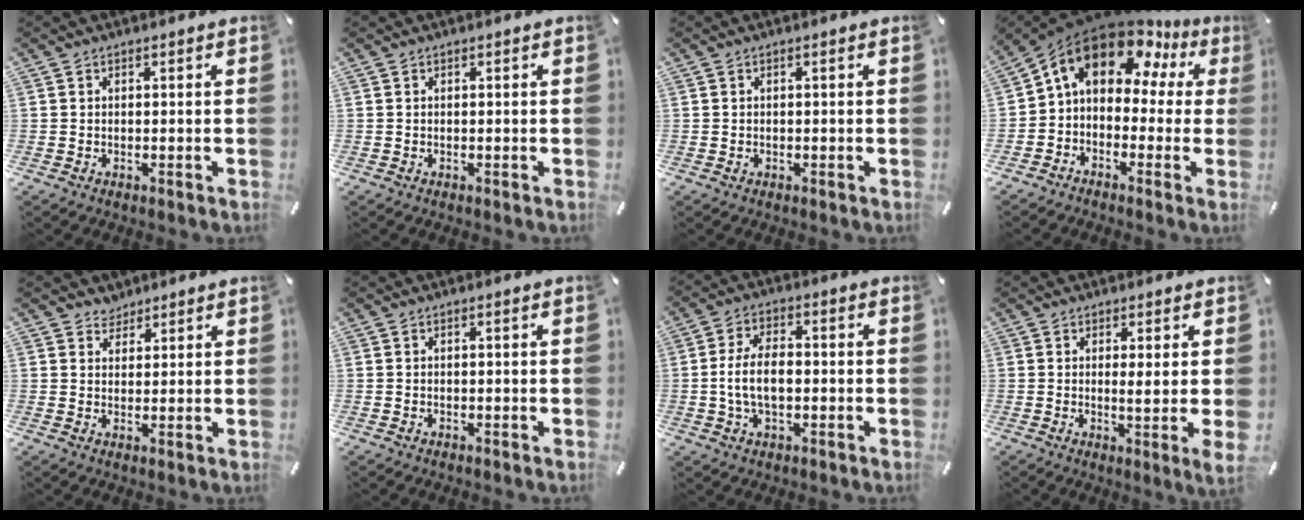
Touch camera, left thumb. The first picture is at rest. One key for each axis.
{"total": 0.0}
{"total": 0.0}
{"total": 12.3, "fx": 6.7, "fy": 7.9, "fz": 6.7, "tx": -0.126, "ty": -0.034, "tz": 0.120}
{"total": 3.1, "fx": 2.4, "fy": 1.8, "fz": -0.5, "tx": 0.009, "ty": -0.009, "tz": 0.045}
{"total": 0.0}
{"total": 8.4, "fx": -0.9, "fy": 4.7, "fz": 6.9, "tx": -0.138, "ty": 0.010, "tz": -0.016}
{"total": 4.6, "fx": 0.5, "fy": -0.3, "fz": 4.5, "tx": -0.080, "ty": -0.015, "tz": 0.009}